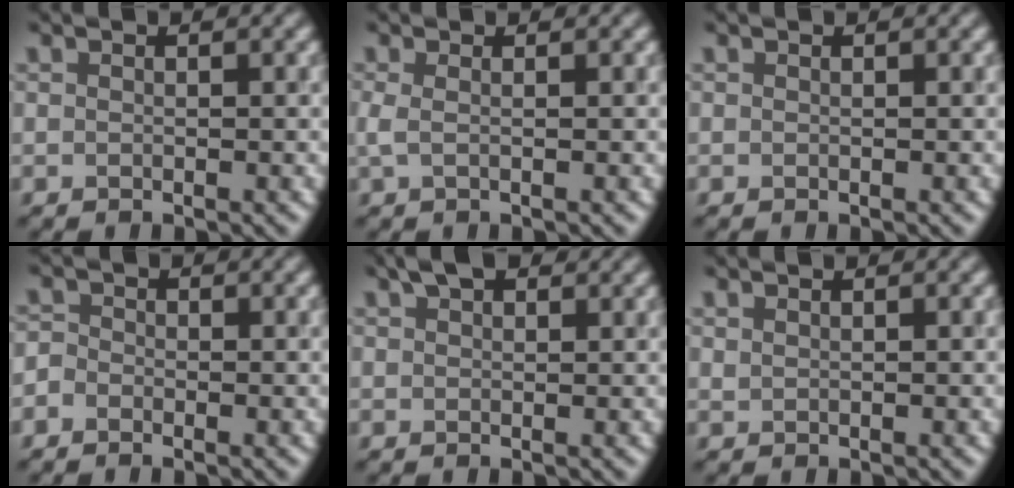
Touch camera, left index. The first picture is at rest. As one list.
[{"total": 0.9, "force": [0.2, 0.2, 0.9], "torque": [-0.019, 0.005, 0.002]}, {"total": 0.0}, {"total": 1.1, "force": [-0.6, 0.9, 0.3], "torque": [-0.002, 0.004, -0.017]}, {"total": 2.5, "force": [1.9, 1.0, 1.3], "torque": [-0.018, 0.012, 0.031]}, {"total": 0.6, "force": [0.5, 0.0, -0.1], "torque": [0.003, 0.003, 0.014]}]